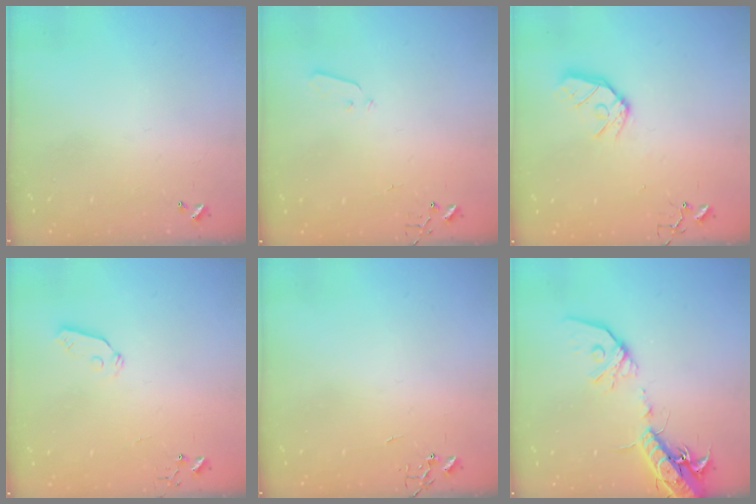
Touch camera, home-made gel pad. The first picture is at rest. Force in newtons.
{"total": 3.4, "press": 3.3, "slide": 0.7}
{"total": 11.0, "press": 11.0, "slide": 1.3}
{"total": 5.3, "press": 5.2, "slide": 0.3}
{"total": 0.0}
{"total": 18.3, "press": 17.9, "slide": 3.7}